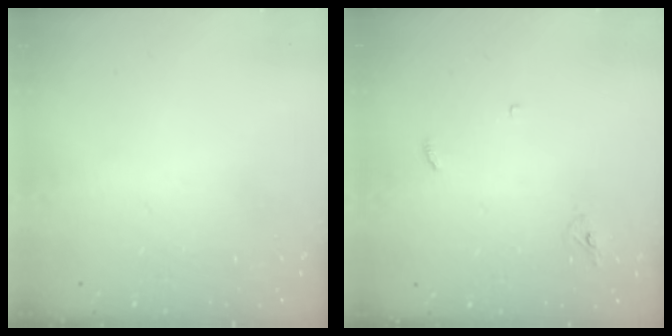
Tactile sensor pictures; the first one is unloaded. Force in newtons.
{"total": 2.9, "press": 2.9, "slide": 0.2}